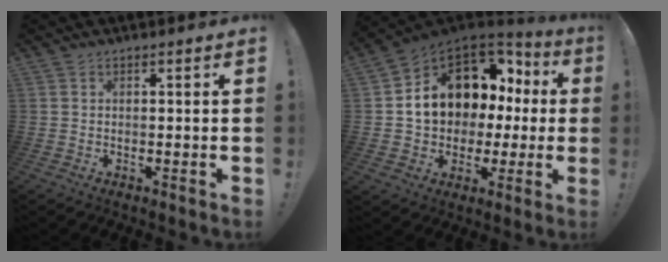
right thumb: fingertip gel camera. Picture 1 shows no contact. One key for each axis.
{"total": 13.6, "fx": 3.9, "fy": 10.6, "fz": 7.6, "tx": -0.117, "ty": -0.023, "tz": 0.084}